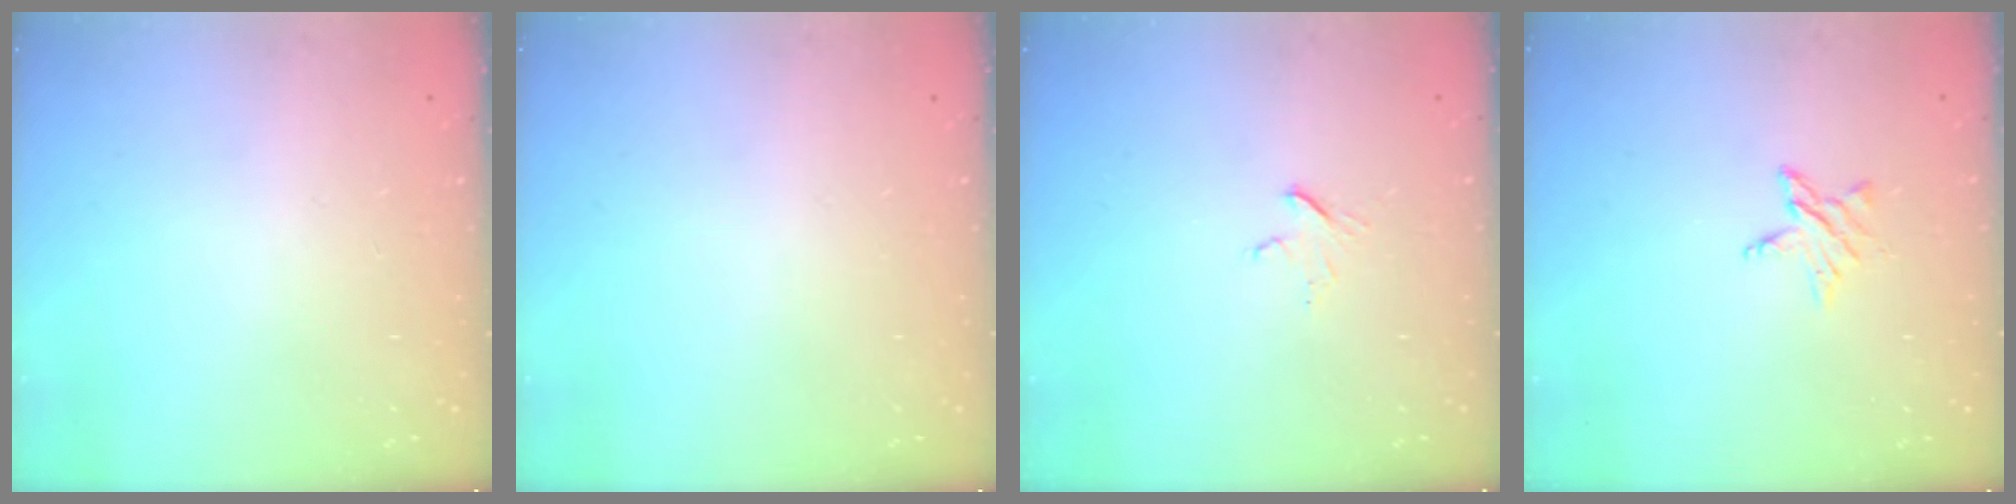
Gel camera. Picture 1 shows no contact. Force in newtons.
{"total": 0.0}
{"total": 3.1, "press": 3.1, "slide": 0.3}
{"total": 5.0, "press": 5.0, "slide": 0.6}